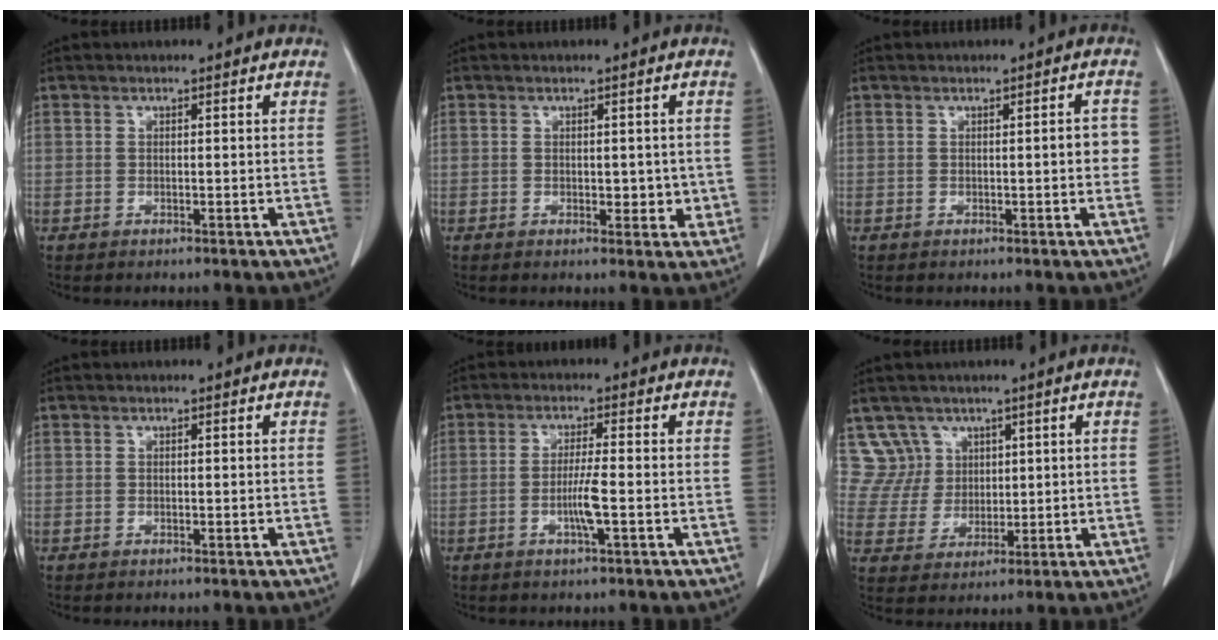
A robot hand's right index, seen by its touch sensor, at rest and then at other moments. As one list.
[{"total": 3.0, "force": [-0.1, 1.9, 2.3], "torque": [-0.019, -0.003, 0.005]}, {"total": 2.2, "force": [-0.1, 0.6, 2.1], "torque": [-0.020, 0.004, -0.004]}, {"total": 0.0}, {"total": 4.1, "force": [-1.2, -0.2, 3.9], "torque": [-0.076, -0.005, -0.022]}, {"total": 6.2, "force": [3.7, 4.8, -0.9], "torque": [0.028, 0.011, 0.079]}]